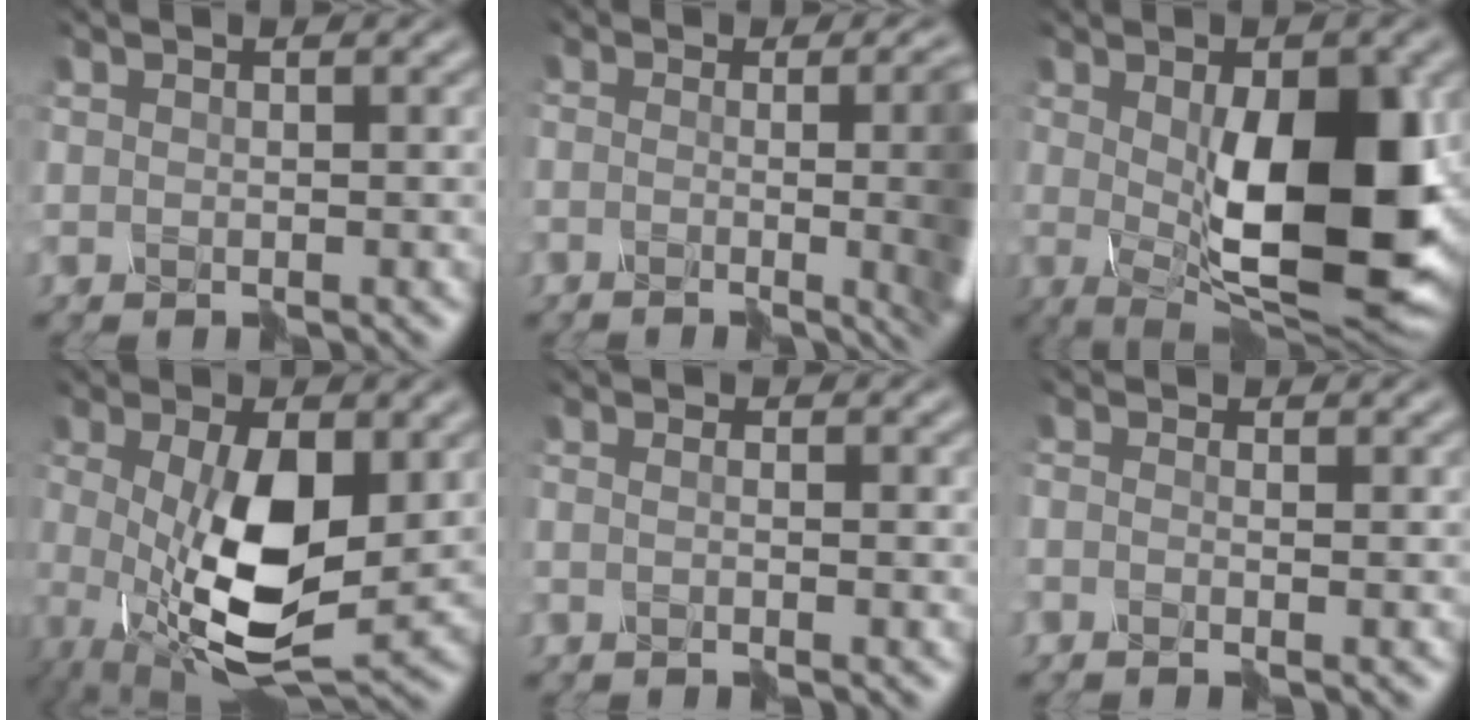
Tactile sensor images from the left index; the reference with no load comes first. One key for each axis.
{"total": 11.8, "fx": -1.8, "fy": 5.1, "fz": 10.5, "tx": -0.086, "ty": -0.006, "tz": -0.015}
{"total": 12.3, "fx": -0.4, "fy": 4.9, "fz": 11.3, "tx": -0.164, "ty": -0.004, "tz": -0.002}
{"total": 9.6, "fx": -0.9, "fy": 4.3, "fz": 8.6, "tx": -0.172, "ty": -0.017, "tz": -0.008}
{"total": 1.1, "fx": -0.8, "fy": -0.8, "fz": -0.2, "tx": 0.002, "ty": -0.001, "tz": -0.011}
{"total": 1.8, "fx": -1.7, "fy": -0.5, "fz": -0.1, "tx": 0.008, "ty": 0.002, "tz": -0.025}